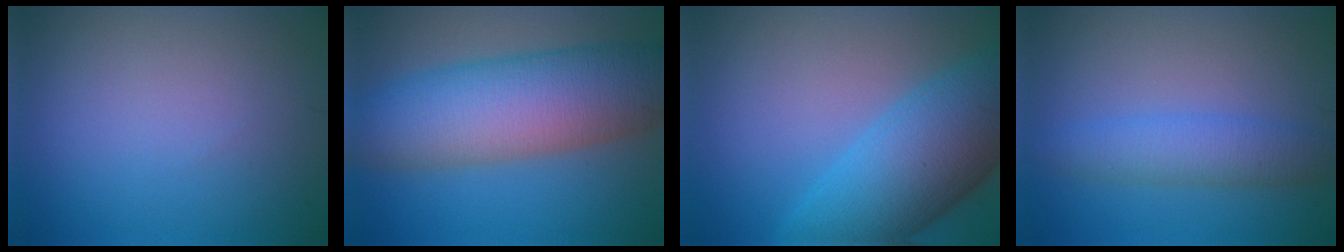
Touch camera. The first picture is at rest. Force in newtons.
{"total": 11.0, "press": 11.0, "slide": 0.4}
{"total": 9.6, "press": 9.6, "slide": 0.3}
{"total": 3.4, "press": 3.4, "slide": 0.1}